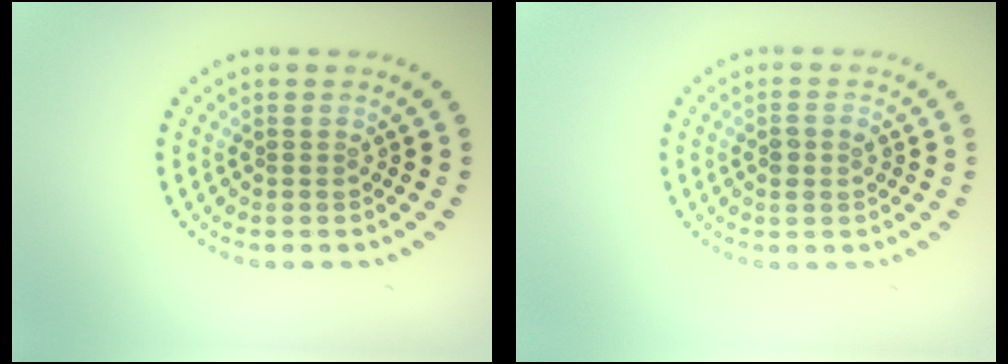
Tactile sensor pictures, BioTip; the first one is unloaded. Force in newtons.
{"total": 1.4, "press": 1.4, "slide": 0.3}